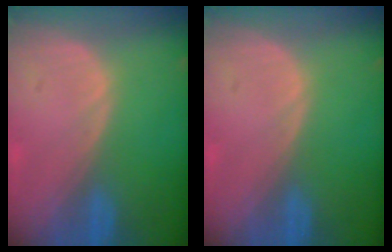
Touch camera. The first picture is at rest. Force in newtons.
{"total": 0.0}